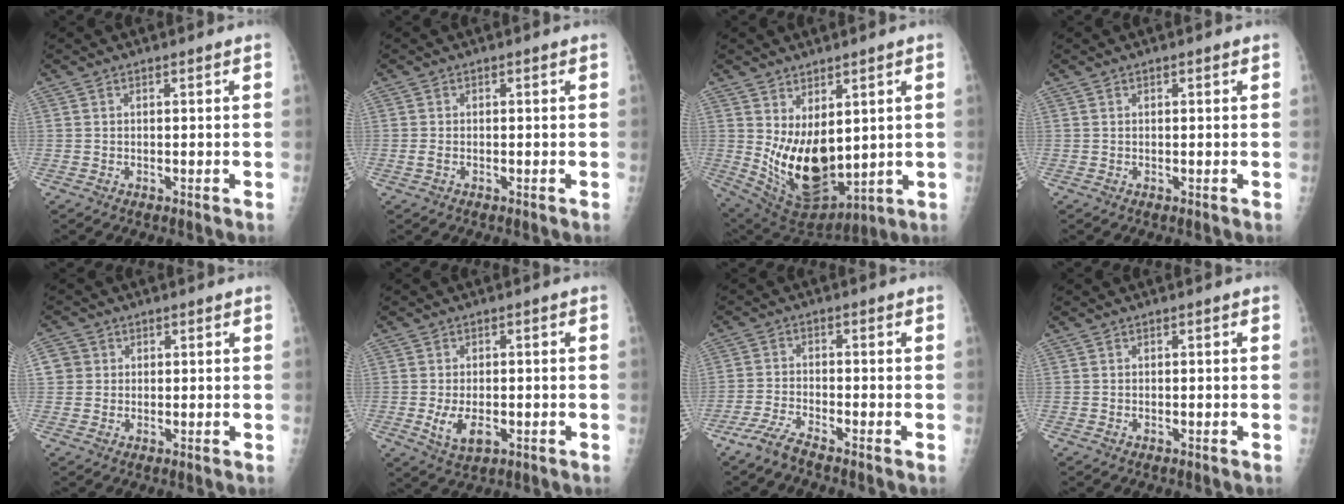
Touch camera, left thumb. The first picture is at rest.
{"total": 1.0, "force": [-0.5, 0.6, 0.7], "torque": [-0.023, -0.001, -0.008]}
{"total": 15.0, "force": [1.6, 8.5, 12.2], "torque": [-0.187, -0.040, 0.062]}
{"total": 0.5, "force": [0.2, 0.2, 0.4], "torque": [-0.003, 0.001, 0.002]}
{"total": 3.9, "force": [0.6, 3.8, 0.5], "torque": [0.012, 0.001, 0.011]}
{"total": 5.7, "force": [-1.4, 3.2, 4.5], "torque": [-0.081, -0.002, -0.017]}
{"total": 4.1, "force": [-3.8, 0.1, 1.6], "torque": [-0.048, 0.005, -0.084]}
{"total": 0.0}